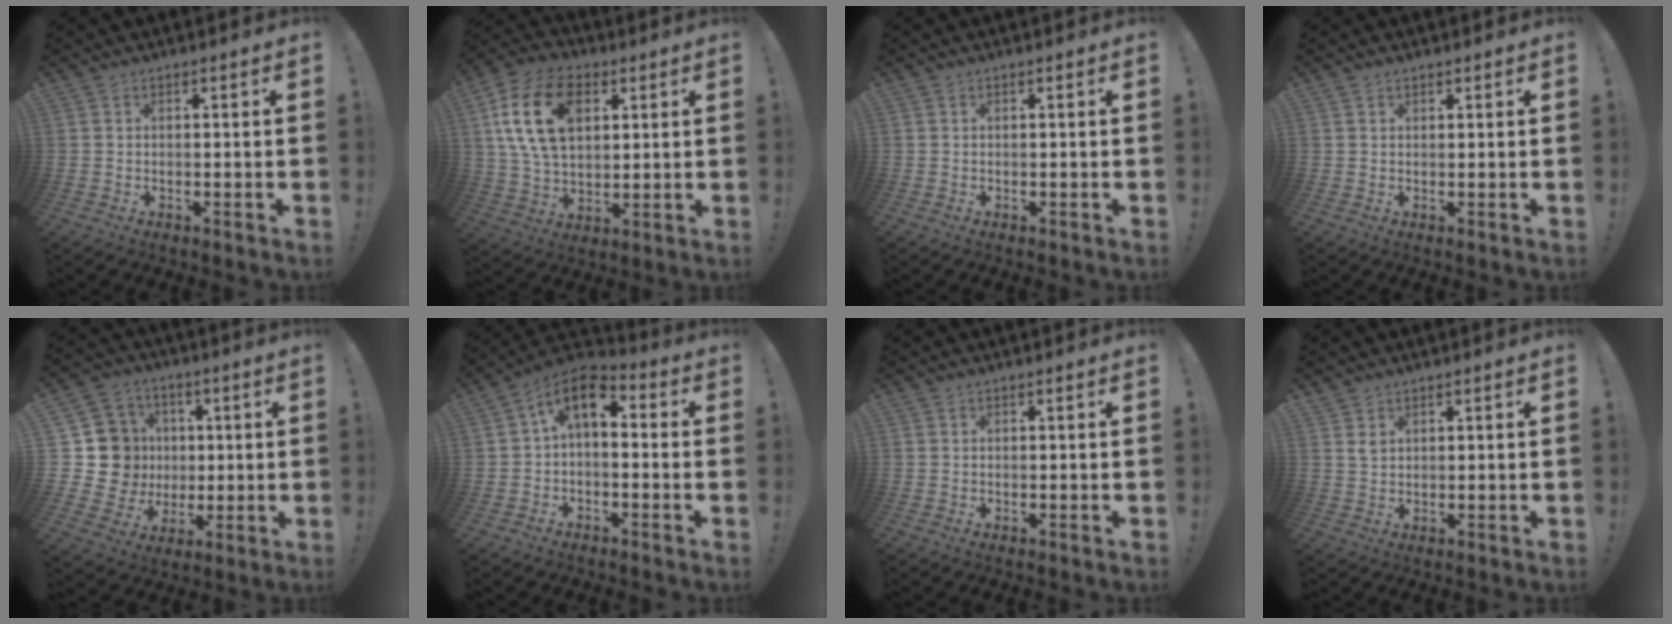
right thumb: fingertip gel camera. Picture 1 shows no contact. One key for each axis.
{"total": 19.2, "fx": 6.6, "fy": 12.7, "fz": 12.8, "tx": -0.231, "ty": -0.017, "tz": 0.117}
{"total": 0.0}
{"total": 0.9, "fx": 0.8, "fy": 0.4, "fz": 0.3, "tx": 0.001, "ty": -0.004, "tz": 0.014}
{"total": 15.5, "fx": 1.0, "fy": 14.2, "fz": 6.1, "tx": -0.092, "ty": 0.003, "tz": 0.046}
{"total": 7.7, "fx": 1.6, "fy": 4.3, "fz": 6.2, "tx": -0.100, "ty": 0.000, "tz": 0.033}
{"total": 0.0}
{"total": 2.1, "fx": 1.6, "fy": 0.9, "fz": 1.0, "tx": -0.006, "ty": -0.014, "tz": 0.028}